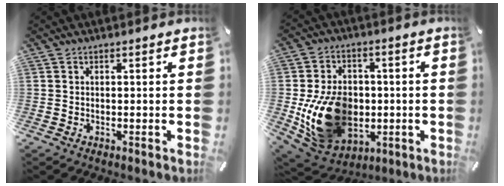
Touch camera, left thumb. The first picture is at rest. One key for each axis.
{"total": 18.7, "fx": -2.3, "fy": 14.4, "fz": 11.7, "tx": -0.223, "ty": 0.000, "tz": -0.026}